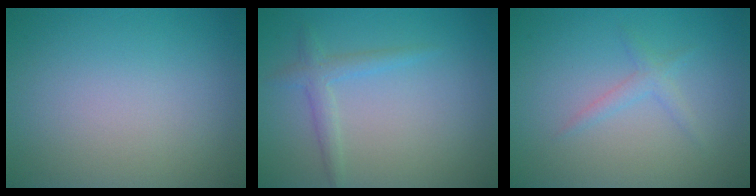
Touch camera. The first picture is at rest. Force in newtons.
{"total": 1.8, "press": 1.8, "slide": 0.0}
{"total": 1.3, "press": 1.3, "slide": 0.1}